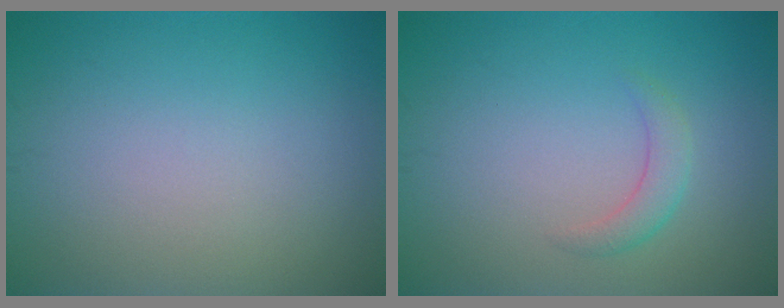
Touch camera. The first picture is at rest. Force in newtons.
{"total": 1.7, "press": 1.7, "slide": 0.1}